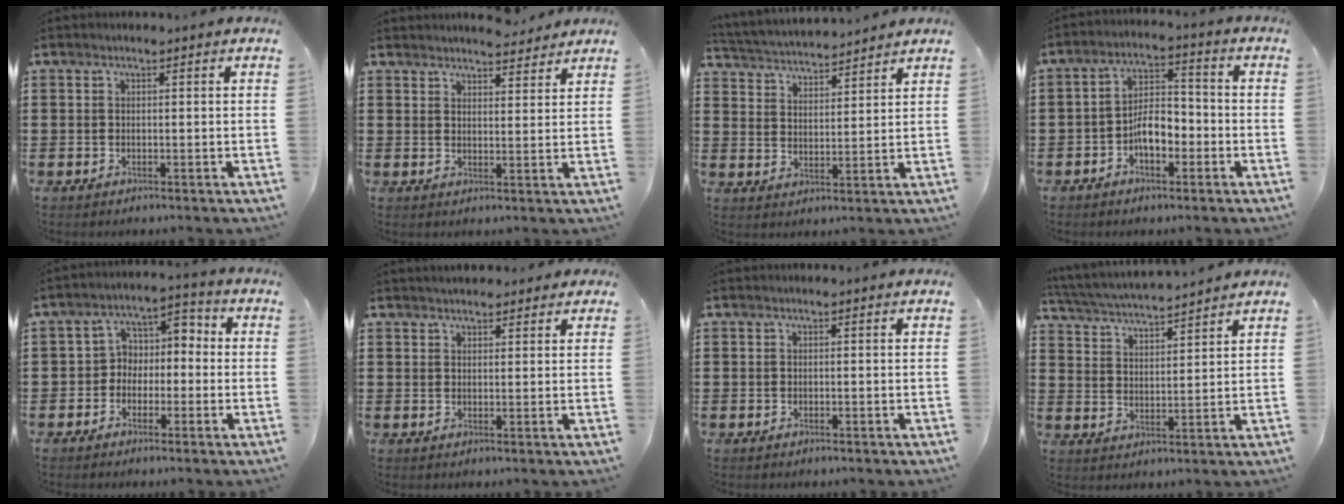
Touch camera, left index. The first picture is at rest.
{"total": 3.6, "force": [3.5, 0.3, 0.3], "torque": [-0.008, -0.015, 0.066]}
{"total": 3.5, "force": [3.5, 0.2, 0.0], "torque": [-0.018, -0.021, 0.059]}
{"total": 5.7, "force": [-2.3, 2.9, 4.3], "torque": [-0.074, 0.007, -0.047]}
{"total": 3.9, "force": [-1.8, 3.4, 0.7], "torque": [-0.031, 0.003, -0.047]}
{"total": 2.2, "force": [2.1, 0.6, 0.3], "torque": [-0.011, 0.004, 0.039]}
{"total": 0.0}
{"total": 4.3, "force": [4.2, -0.1, 1.0], "torque": [-0.040, -0.025, 0.070]}